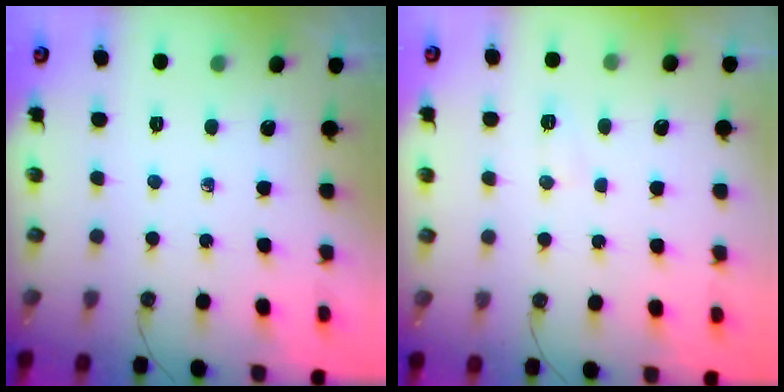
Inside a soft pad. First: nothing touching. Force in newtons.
{"total": 10.3, "press": 4.4, "slide": 9.3}